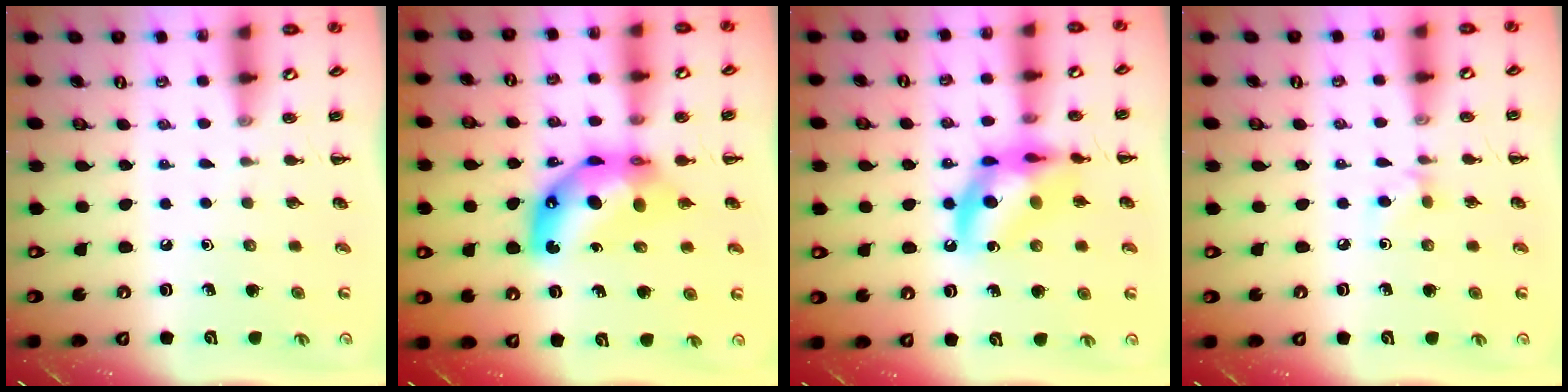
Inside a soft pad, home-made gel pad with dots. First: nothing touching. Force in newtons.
{"total": 11.1, "press": 10.4, "slide": 3.9}
{"total": 15.0, "press": 14.7, "slide": 3.1}
{"total": 5.6, "press": 5.2, "slide": 2.0}